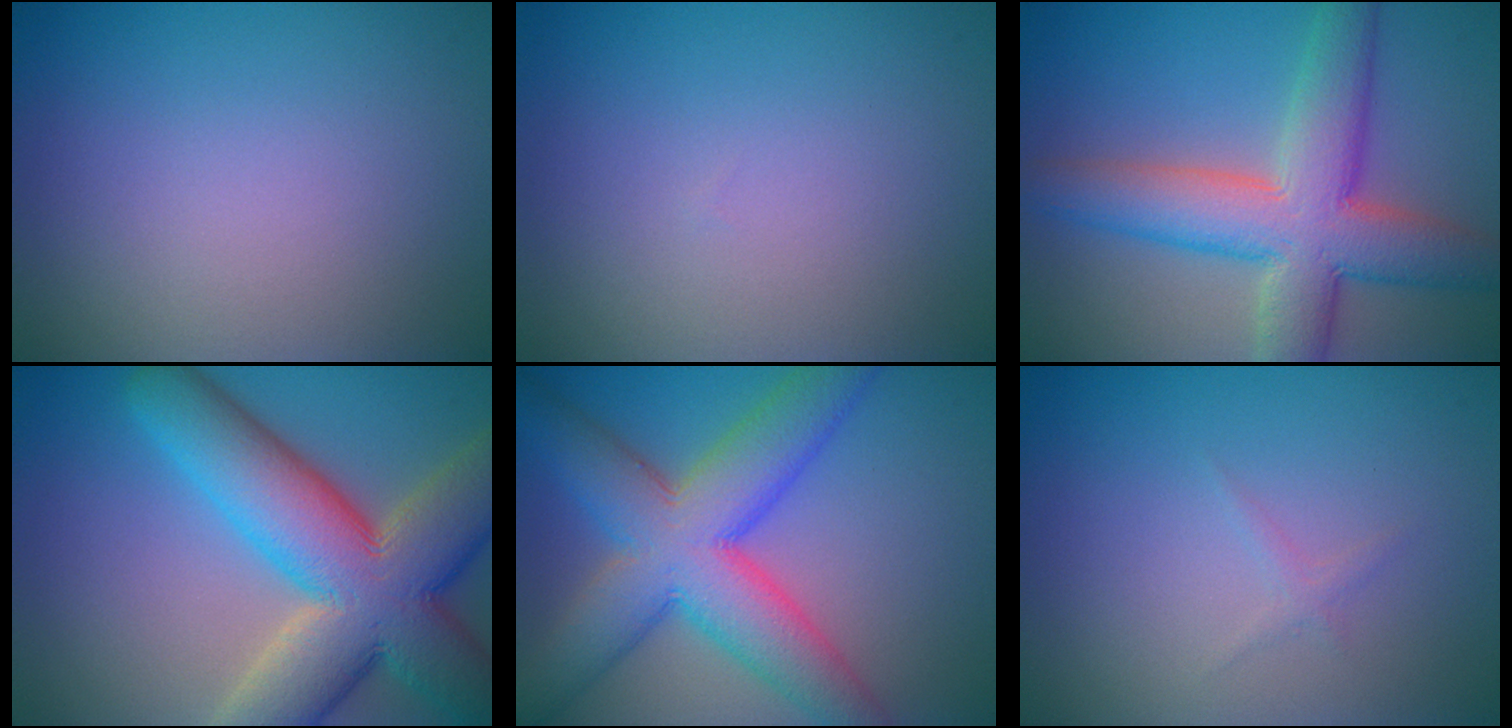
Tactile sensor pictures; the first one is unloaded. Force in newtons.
{"total": 0.0}
{"total": 9.1, "press": 9.0, "slide": 0.6}
{"total": 13.9, "press": 13.8, "slide": 1.0}
{"total": 10.7, "press": 10.7, "slide": 0.3}
{"total": 0.7, "press": 0.7, "slide": 0.1}